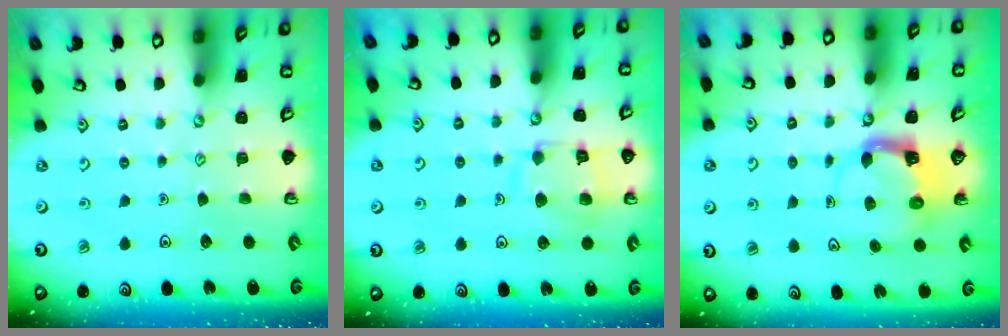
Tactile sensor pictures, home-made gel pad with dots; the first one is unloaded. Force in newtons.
{"total": 11.0, "press": 11.0, "slide": 0.9}
{"total": 3.9, "press": 3.8, "slide": 0.6}